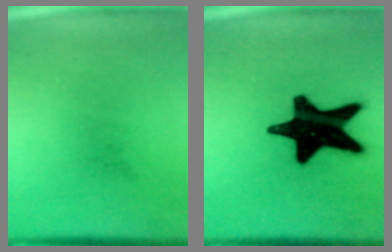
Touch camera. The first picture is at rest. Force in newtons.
{"total": 19.7}